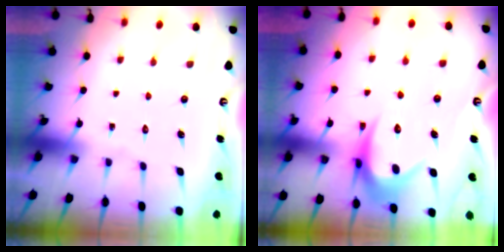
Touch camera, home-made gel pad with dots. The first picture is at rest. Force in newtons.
{"total": 11.0, "press": 11.0, "slide": 0.4}